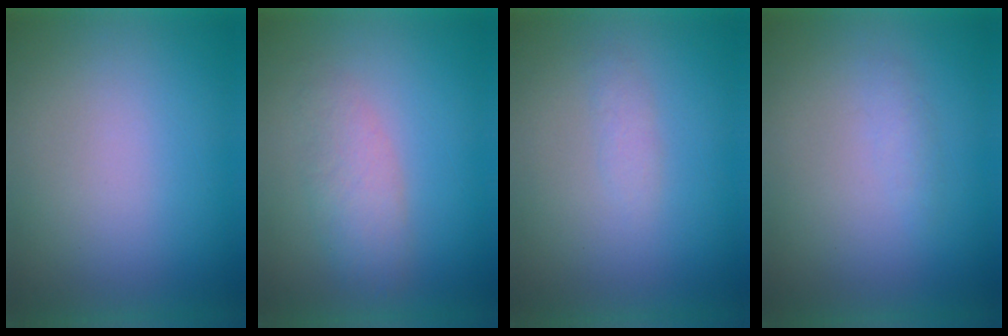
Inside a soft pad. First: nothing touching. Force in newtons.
{"total": 2.9}
{"total": 1.5}
{"total": 1.3}